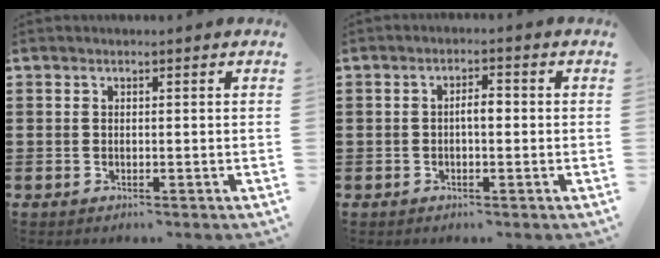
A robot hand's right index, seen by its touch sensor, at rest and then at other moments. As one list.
[{"total": 2.5, "force": [-0.2, 0.8, 2.4], "torque": [-0.045, 0.004, -0.006]}]